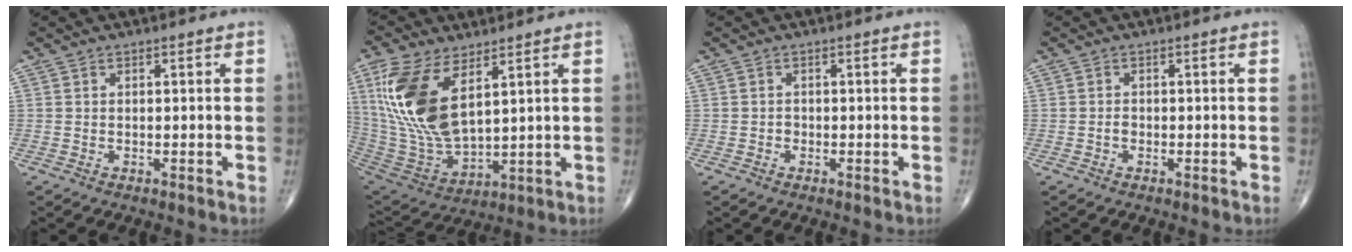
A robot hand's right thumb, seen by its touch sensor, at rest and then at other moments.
{"total": 18.3, "force": [6.9, 8.6, 14.5], "torque": [-0.300, -0.030, 0.147]}
{"total": 0.7, "force": [-0.3, 0.6, 0.2], "torque": [0.001, 0.003, -0.009]}
{"total": 0.8, "force": [-0.3, 0.6, 0.5], "torque": [-0.007, 0.002, -0.008]}